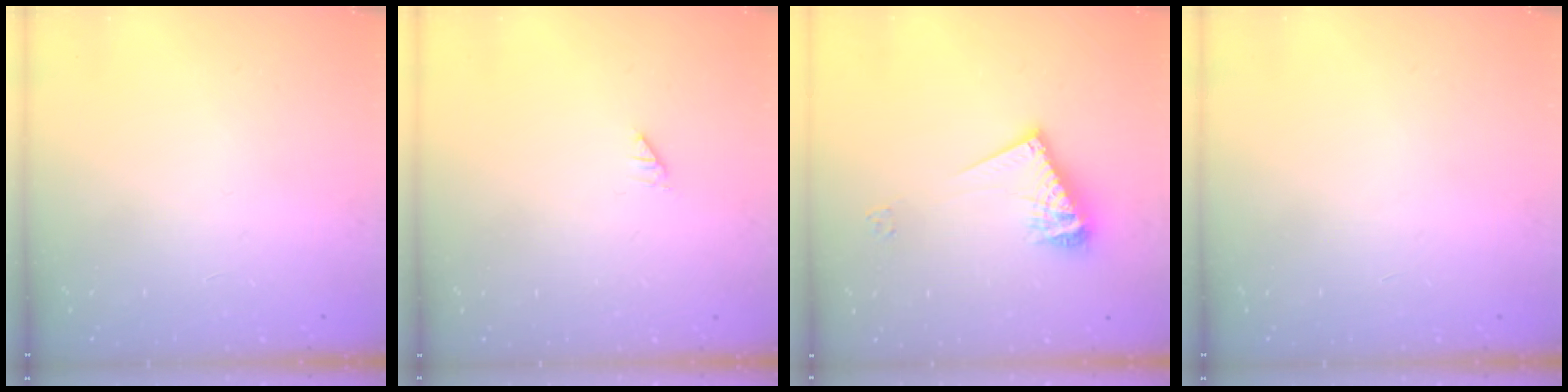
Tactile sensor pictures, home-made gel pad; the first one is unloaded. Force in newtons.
{"total": 0.0}
{"total": 12.1, "press": 12.0, "slide": 1.1}
{"total": 0.0}